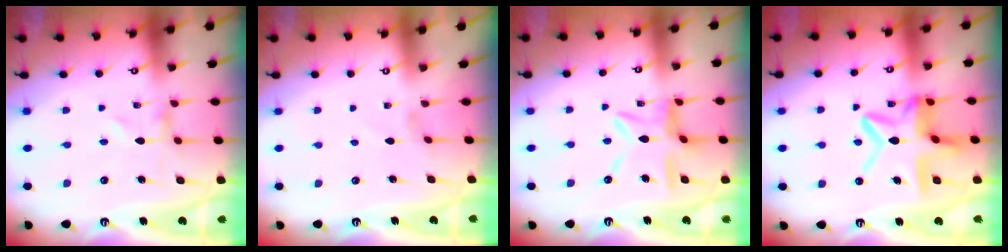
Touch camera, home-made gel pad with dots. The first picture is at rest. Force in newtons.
{"total": 0.6, "press": 0.6, "slide": 0.2}
{"total": 10.2, "press": 10.1, "slide": 0.7}
{"total": 14.5, "press": 14.5, "slide": 1.4}